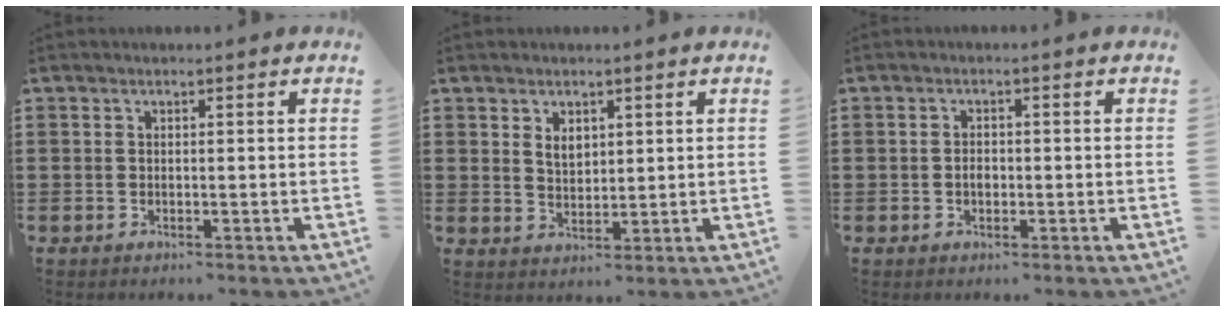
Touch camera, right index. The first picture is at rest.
{"total": 2.7, "force": [1.6, 1.8, 1.3], "torque": [-0.023, 0.002, 0.028]}
{"total": 1.6, "force": [-0.3, 1.0, 1.2], "torque": [-0.024, 0.005, -0.006]}